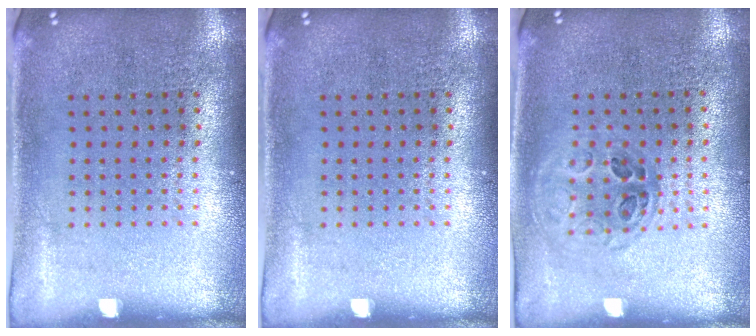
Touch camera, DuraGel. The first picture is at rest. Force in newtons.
{"total": 0.0}
{"total": 1.0, "press": 1.0, "slide": 0.4}